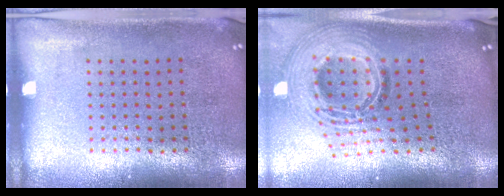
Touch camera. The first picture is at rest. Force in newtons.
{"total": 2.4, "press": 1.8, "slide": 1.6}